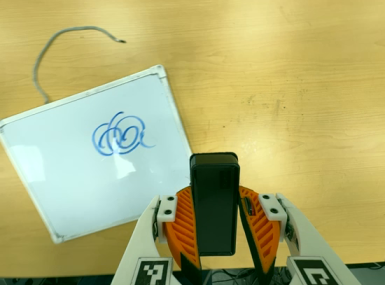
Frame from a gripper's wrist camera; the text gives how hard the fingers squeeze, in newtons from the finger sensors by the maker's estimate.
{"total": 6.7, "left": 6.3, "right": 7.1}